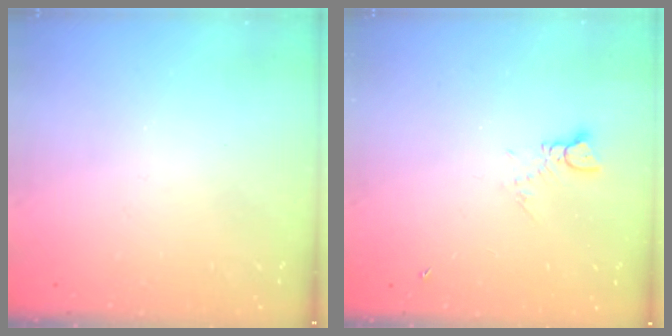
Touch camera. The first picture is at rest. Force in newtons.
{"total": 2.0, "press": 2.0, "slide": 0.1}